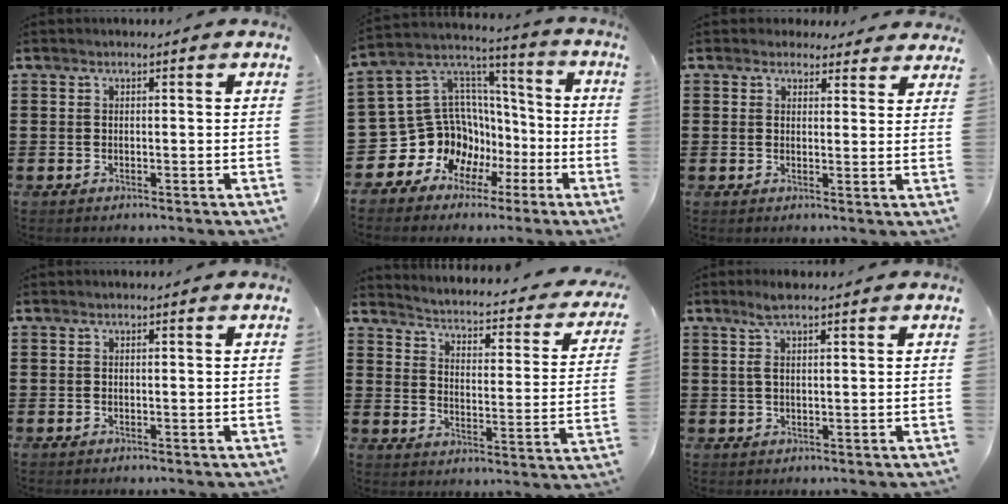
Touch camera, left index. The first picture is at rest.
{"total": 12.8, "force": [-4.0, 11.7, 3.2], "torque": [-0.111, -0.022, -0.049]}
{"total": 2.8, "force": [2.5, 1.2, 0.4], "torque": [-0.008, -0.006, 0.046]}
{"total": 0.0}
{"total": 2.1, "force": [1.8, -0.2, 1.0], "torque": [-0.037, -0.028, 0.018]}
{"total": 3.3, "force": [1.6, 0.7, 2.8], "torque": [-0.057, 0.005, 0.027]}